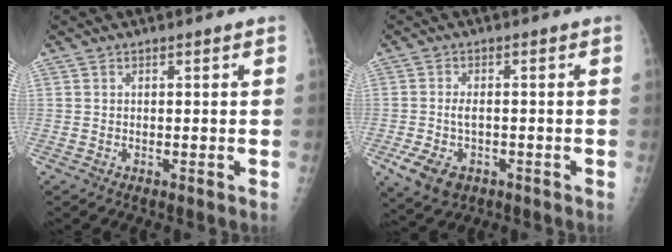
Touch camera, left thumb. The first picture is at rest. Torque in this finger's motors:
{"motor_torque": [-0.81, 0.91, 0.67, 0.27, 0.24]}